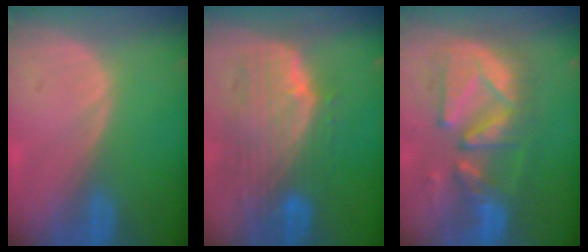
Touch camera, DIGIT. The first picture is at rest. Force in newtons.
{"total": 10.2, "press": 8.9, "slide": 4.8}
{"total": 11.1, "press": 10.7, "slide": 3.1}